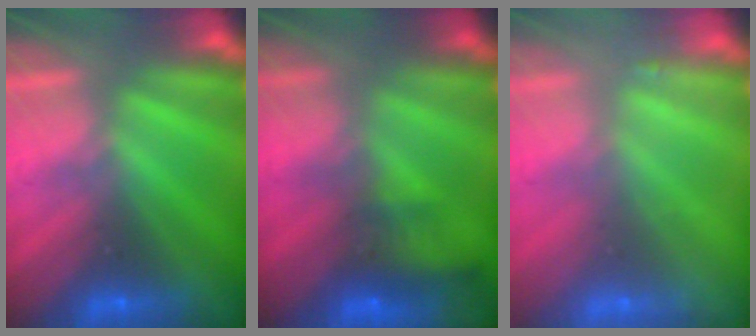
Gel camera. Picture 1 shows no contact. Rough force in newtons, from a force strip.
{"total": 7.7}
{"total": 2.3}